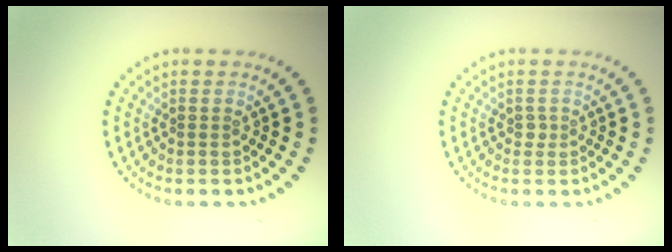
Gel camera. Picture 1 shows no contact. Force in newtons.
{"total": 0.7, "press": 0.4, "slide": 0.5}